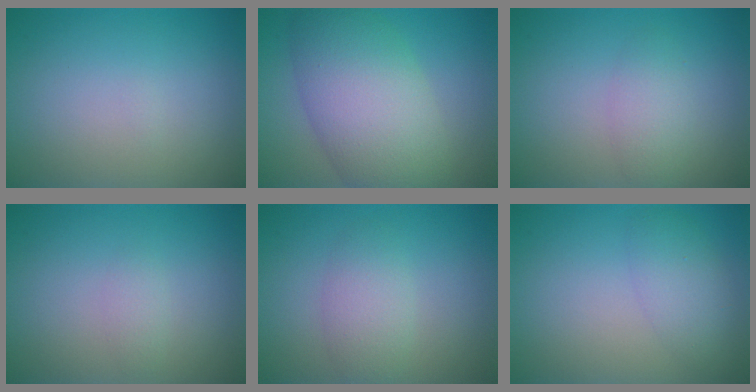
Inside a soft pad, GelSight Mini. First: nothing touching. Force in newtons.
{"total": 9.4, "press": 9.4, "slide": 0.2}
{"total": 2.3, "press": 2.3, "slide": 0.0}
{"total": 0.8, "press": 0.8, "slide": 0.1}
{"total": 2.7, "press": 2.7, "slide": 0.1}
{"total": 2.7, "press": 2.7, "slide": 0.1}